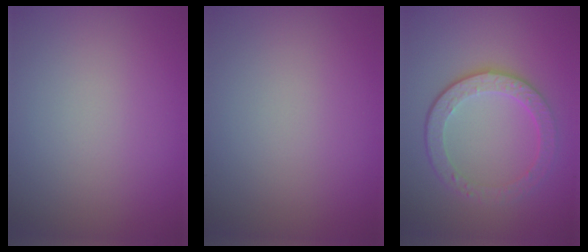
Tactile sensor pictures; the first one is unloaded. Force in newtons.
{"total": 0.0}
{"total": 4.8, "press": 3.4, "slide": 3.4}